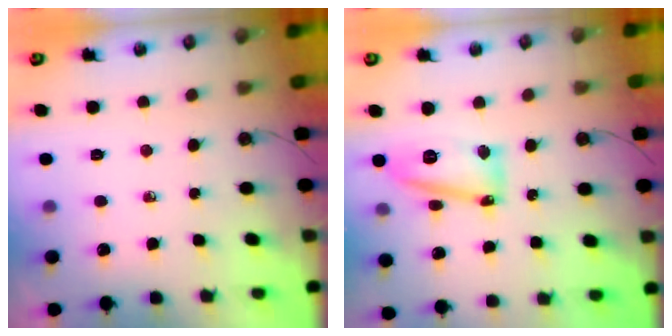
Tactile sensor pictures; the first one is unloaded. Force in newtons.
{"total": 17.7, "press": 14.4, "slide": 10.2}